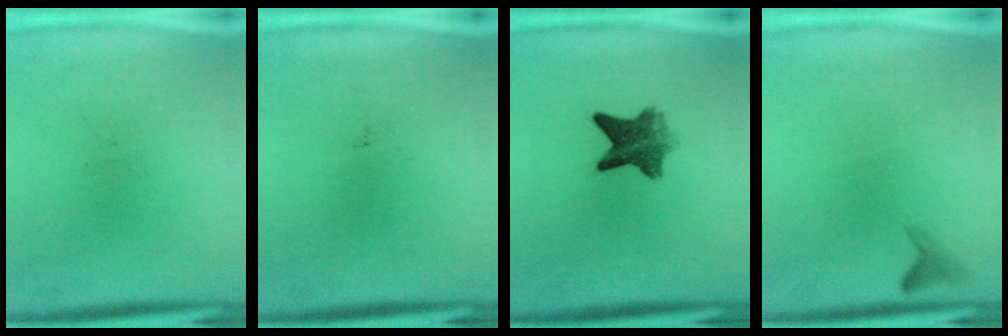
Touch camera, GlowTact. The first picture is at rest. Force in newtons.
{"total": 0.0}
{"total": 7.2}
{"total": 1.0}